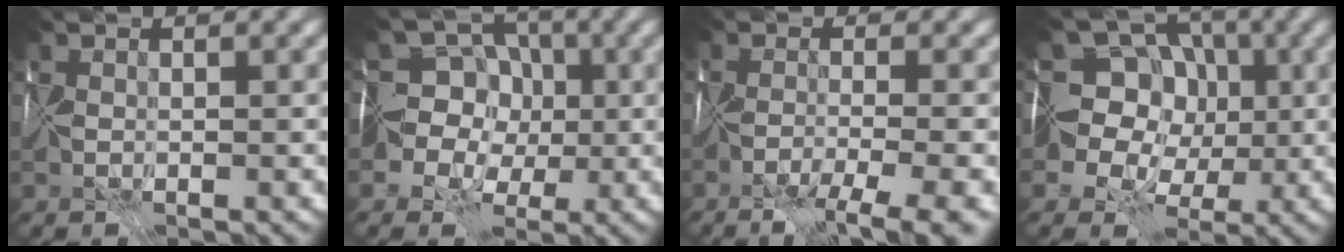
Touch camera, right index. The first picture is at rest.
{"total": 8.8, "force": [-0.6, 8.1, 3.3], "torque": [-0.053, 0.036, -0.059]}
{"total": 6.4, "force": [-4.0, 1.1, 4.9], "torque": [-0.071, -0.009, -0.066]}
{"total": 10.5, "force": [0.4, 9.4, 4.5], "torque": [-0.093, 0.045, -0.043]}